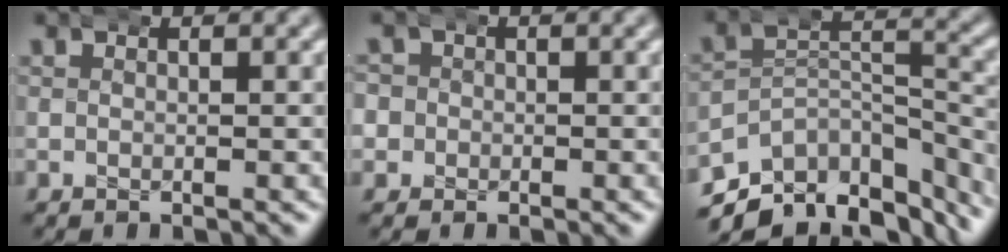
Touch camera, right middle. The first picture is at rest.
{"total": 3.5, "force": [-0.5, 3.4, 0.6], "torque": [-0.023, -0.001, -0.017]}
{"total": 13.0, "force": [-8.5, 7.6, 6.2], "torque": [-0.086, -0.034, -0.126]}